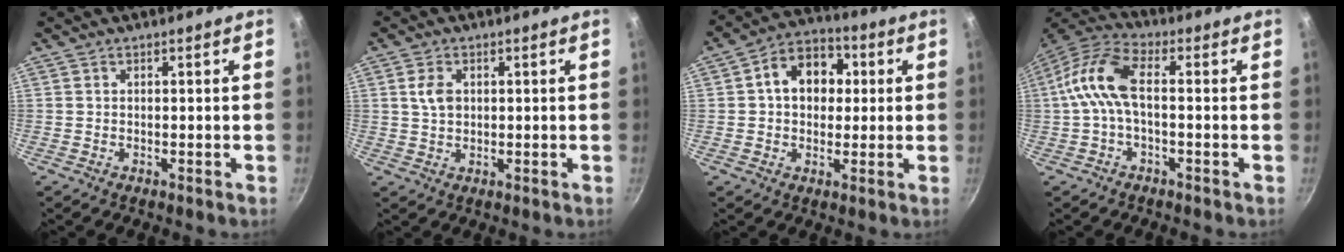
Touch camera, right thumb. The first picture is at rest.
{"total": 3.9, "force": [1.0, 2.7, 2.7], "torque": [-0.044, 0.000, 0.018]}
{"total": 11.0, "force": [1.8, 8.3, 7.0], "torque": [-0.066, 0.019, 0.012]}
{"total": 10.2, "force": [-0.6, 4.8, 9.0], "torque": [-0.195, 0.033, -0.029]}